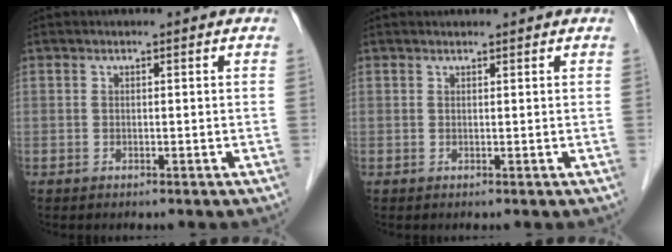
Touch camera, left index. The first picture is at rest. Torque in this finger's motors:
{"motor_torque": [0.22, -0.15, 0.04, 0.00]}